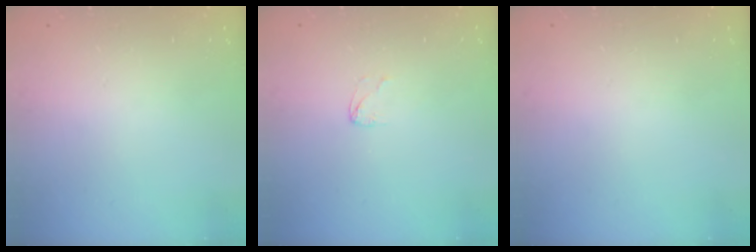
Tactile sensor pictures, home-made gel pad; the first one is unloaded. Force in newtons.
{"total": 2.9, "press": 2.9, "slide": 0.2}
{"total": 0.0}